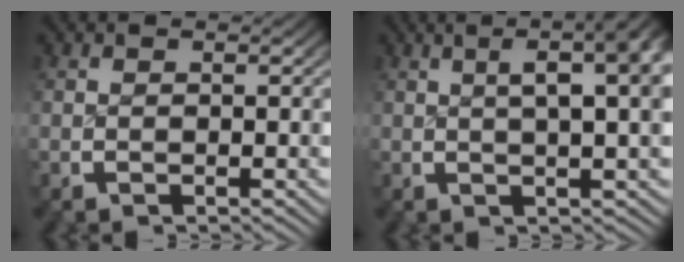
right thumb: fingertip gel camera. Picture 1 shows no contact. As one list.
[{"total": 9.1, "force": [3.5, 3.9, 7.5], "torque": [-0.073, 0.035, 0.035]}]